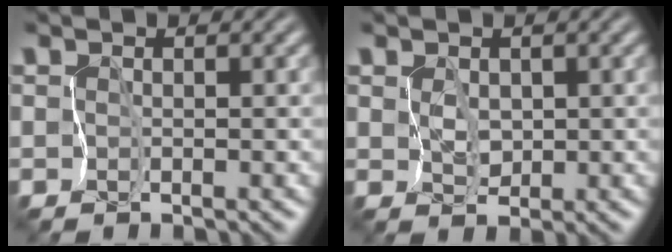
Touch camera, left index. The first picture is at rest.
{"total": 0.8, "force": [0.2, 0.7, 0.4], "torque": [-0.012, -0.004, 0.008]}